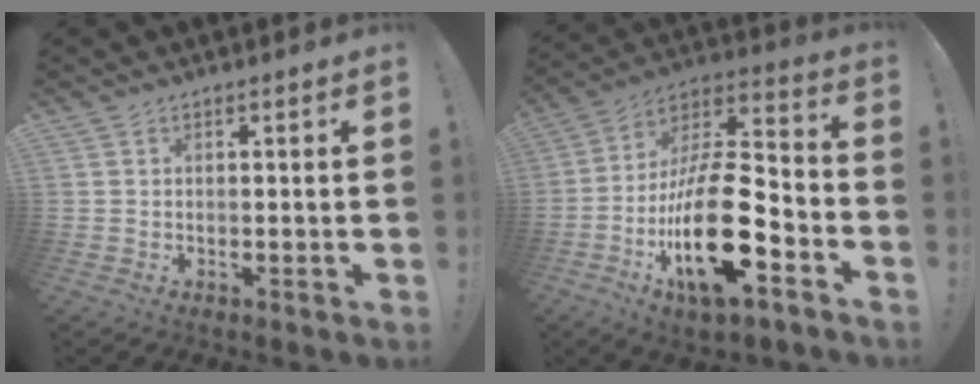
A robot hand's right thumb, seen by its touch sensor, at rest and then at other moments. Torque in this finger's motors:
{"motor_torque": [2.51, 2.50, 1.53, -1.24, 0.81]}